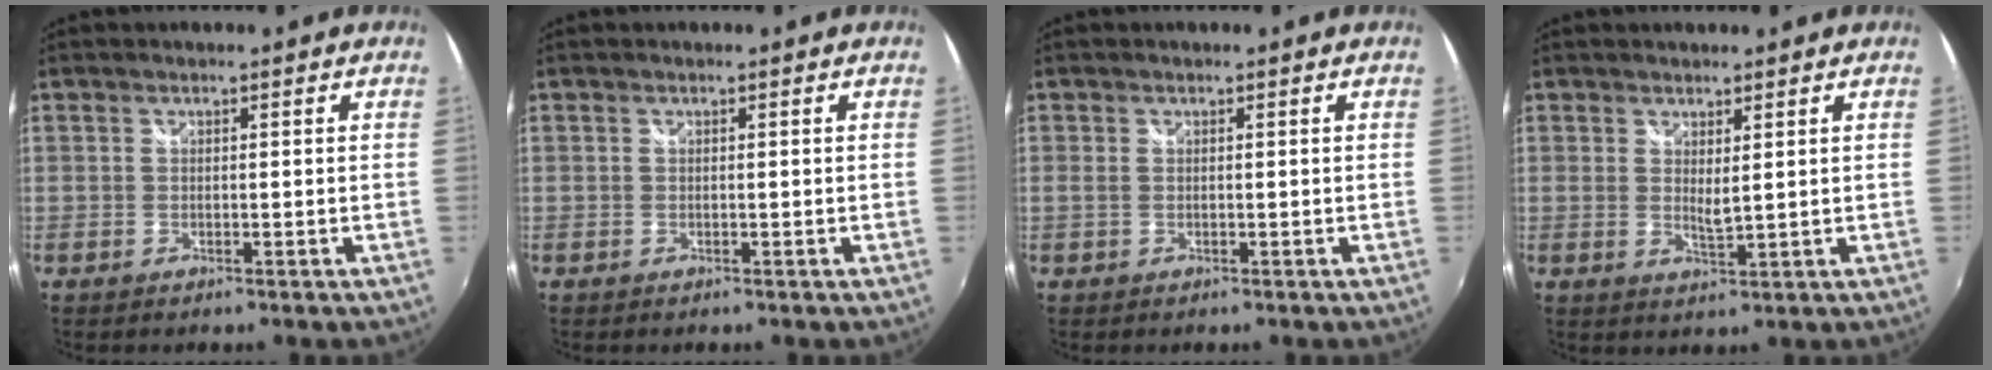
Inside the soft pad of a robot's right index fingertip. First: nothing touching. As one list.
[{"total": 0.0}, {"total": 0.6, "force": [0.0, 0.4, 0.5], "torque": [-0.012, -0.001, -0.001]}, {"total": 2.3, "force": [1.0, 0.5, 2.0], "torque": [-0.035, -0.006, 0.016]}]